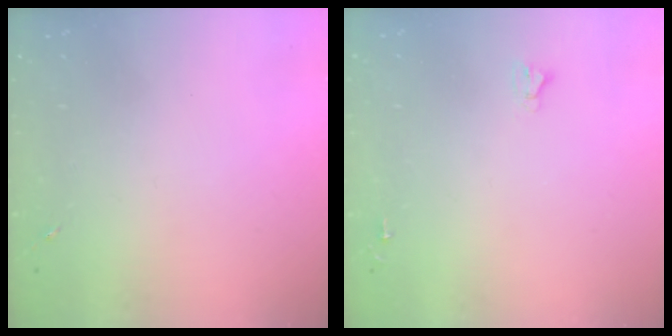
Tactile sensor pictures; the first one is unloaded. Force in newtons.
{"total": 2.0, "press": 2.0, "slide": 0.2}